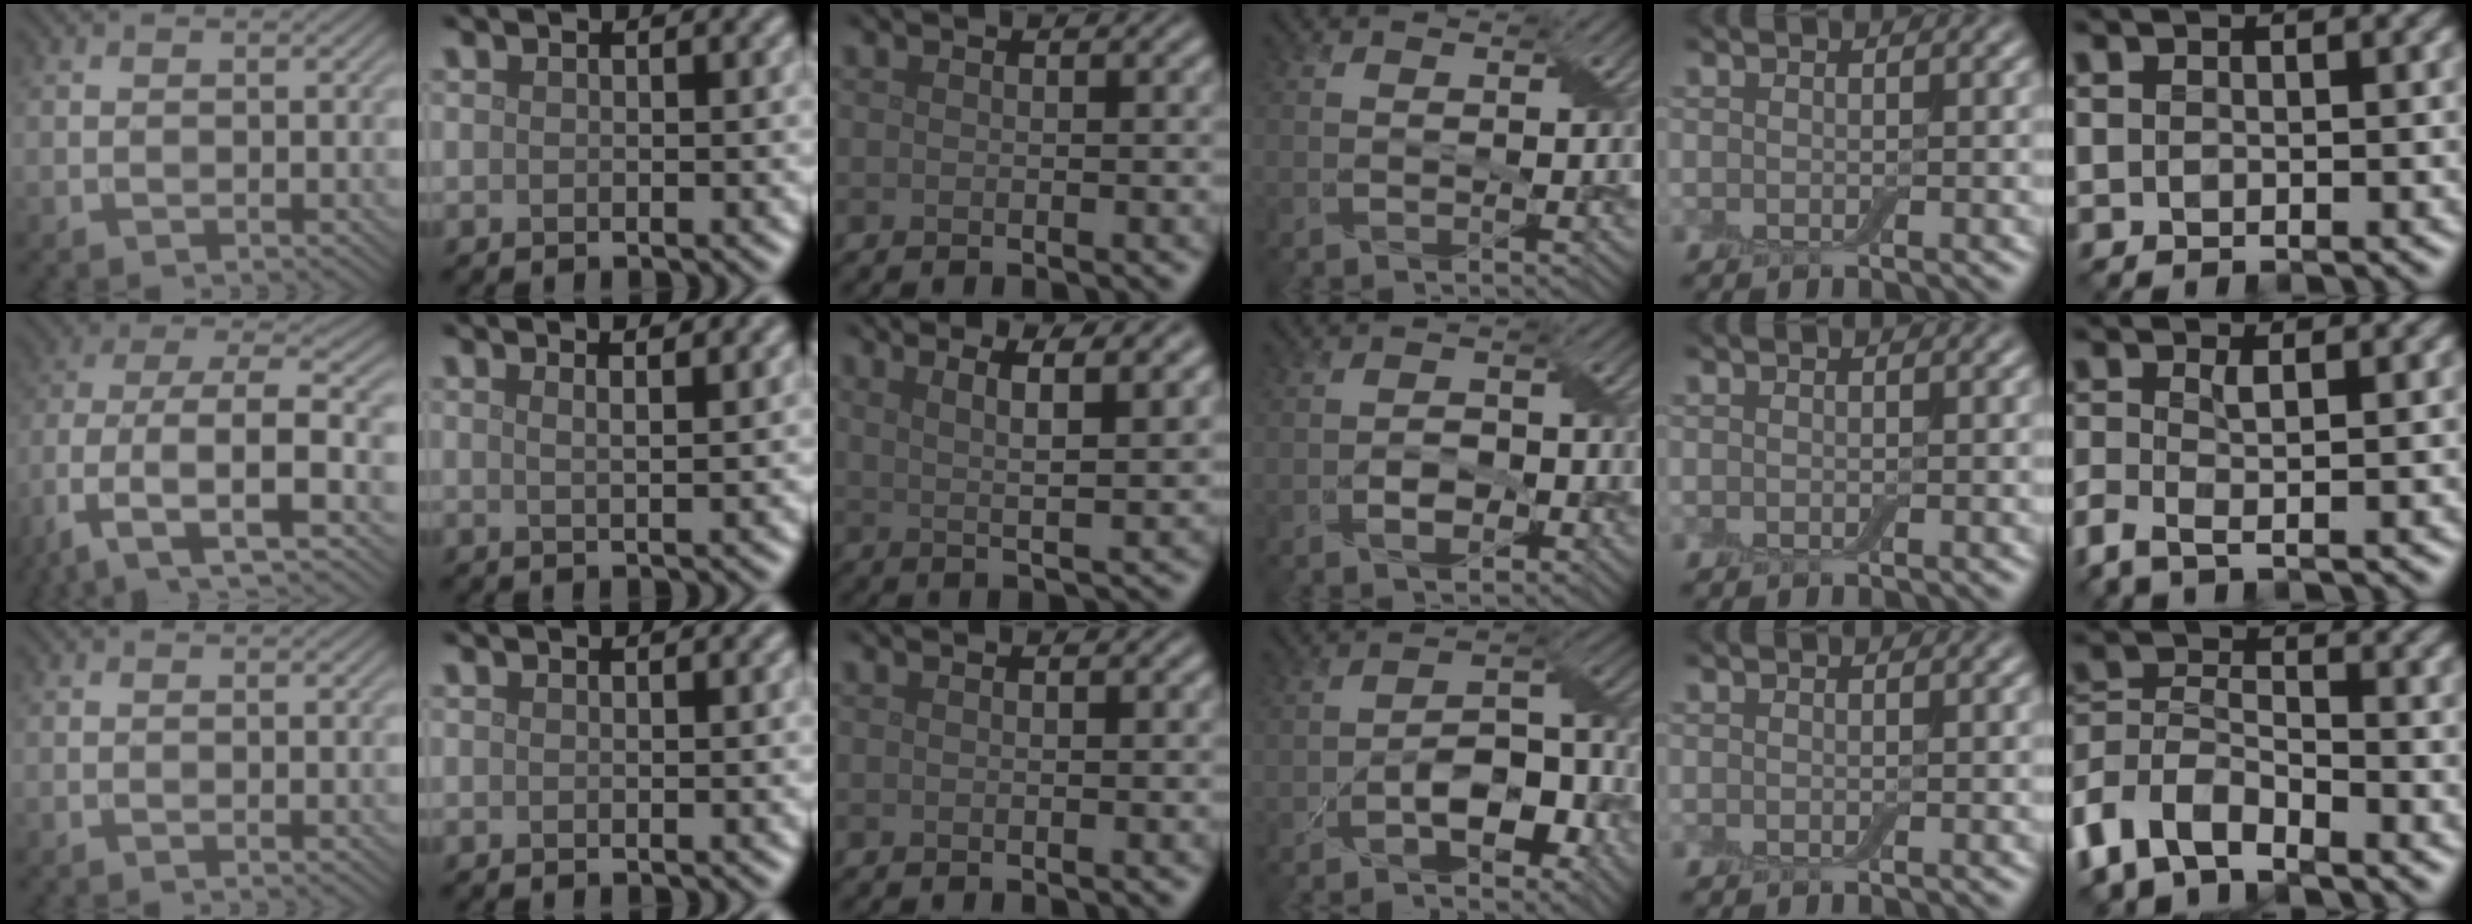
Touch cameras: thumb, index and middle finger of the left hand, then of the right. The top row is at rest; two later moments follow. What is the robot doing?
{"motion": "peel", "object": "bubble wrap"}